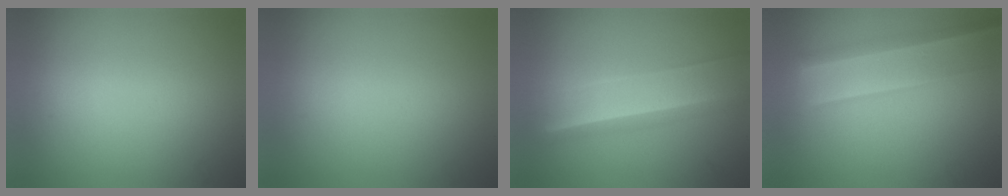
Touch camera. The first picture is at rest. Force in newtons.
{"total": 0.0}
{"total": 9.1}
{"total": 2.2}